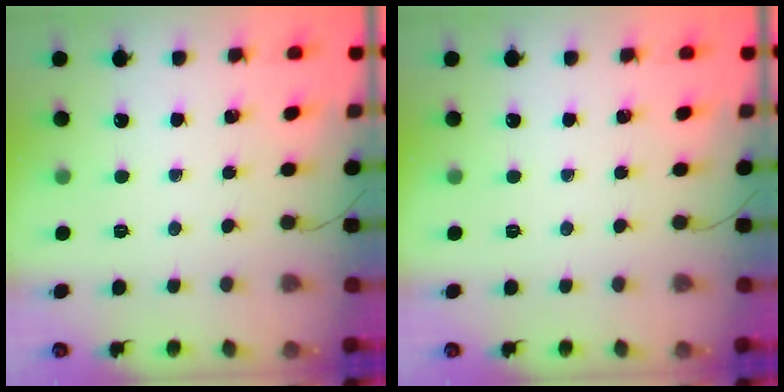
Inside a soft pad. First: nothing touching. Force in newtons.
{"total": 0.0}